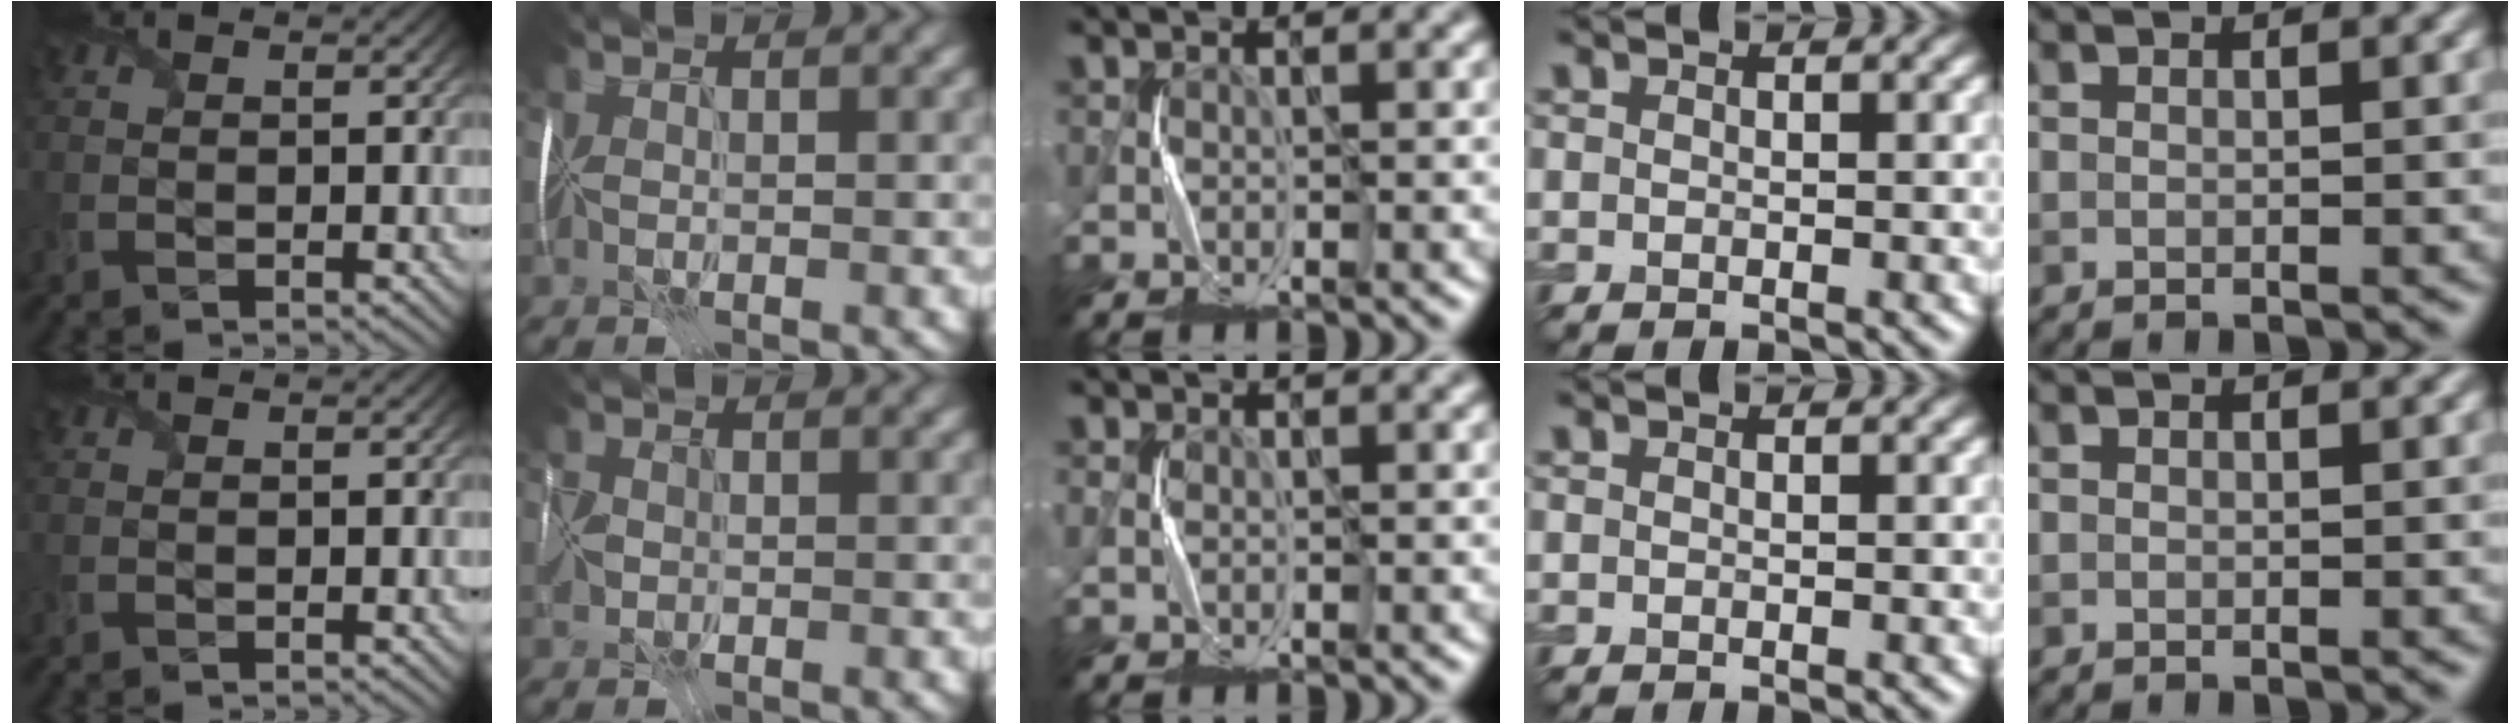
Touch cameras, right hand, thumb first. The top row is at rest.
{"index": {"total": 1.9, "force": [-0.8, 1.4, 1.0], "torque": [-0.032, 0.002, -0.018]}, "middle": {"total": 0.6, "force": [-0.3, 0.2, -0.5], "torque": [0.006, -0.003, -0.004]}}